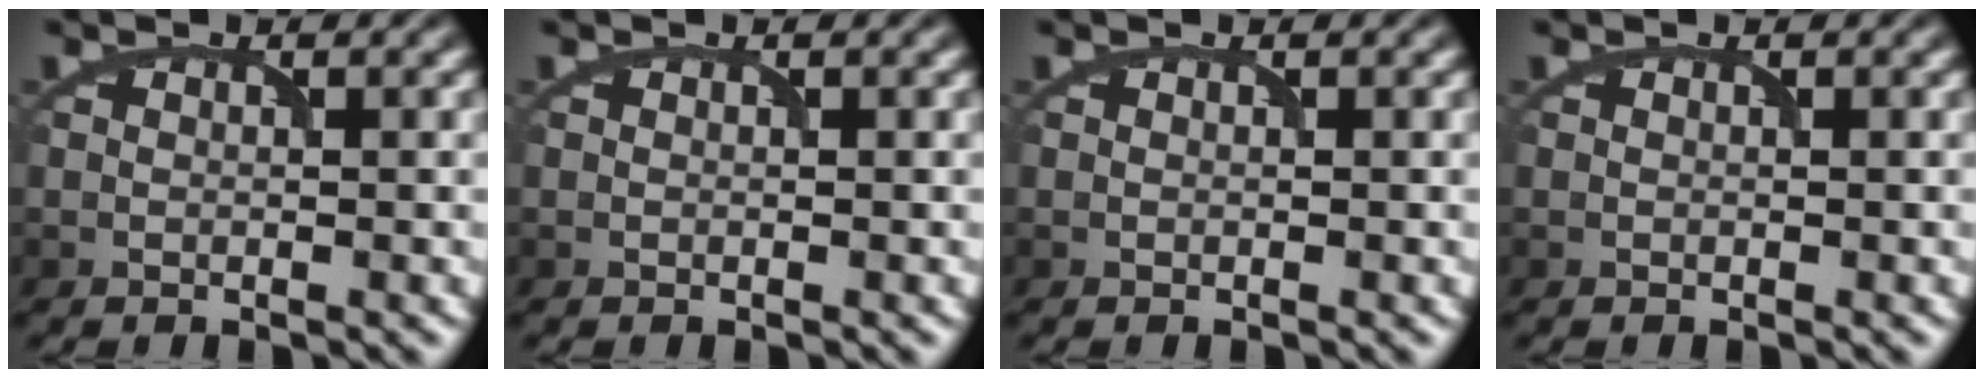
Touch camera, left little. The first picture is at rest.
{"total": 0.0}
{"total": 0.0}
{"total": 0.0}